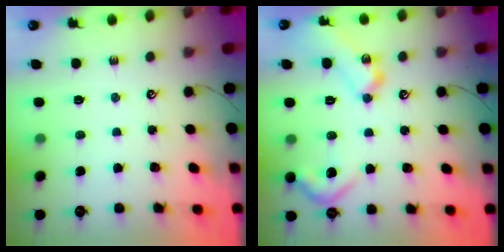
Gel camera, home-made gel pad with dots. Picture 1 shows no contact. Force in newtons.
{"total": 19.3, "press": 19.3, "slide": 0.8}